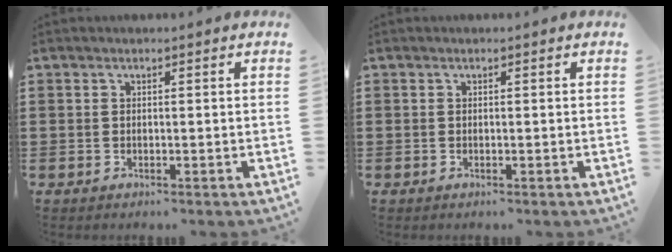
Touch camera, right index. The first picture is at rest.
{"total": 0.0}